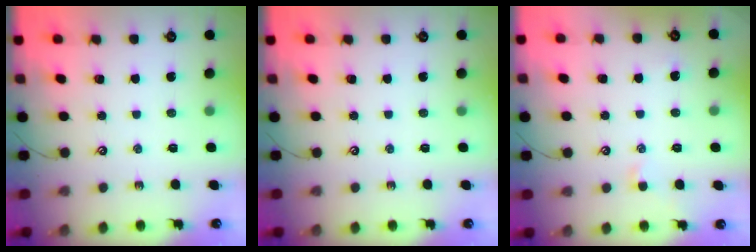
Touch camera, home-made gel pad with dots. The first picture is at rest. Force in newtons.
{"total": 0.0}
{"total": 0.5, "press": 0.3, "slide": 0.4}